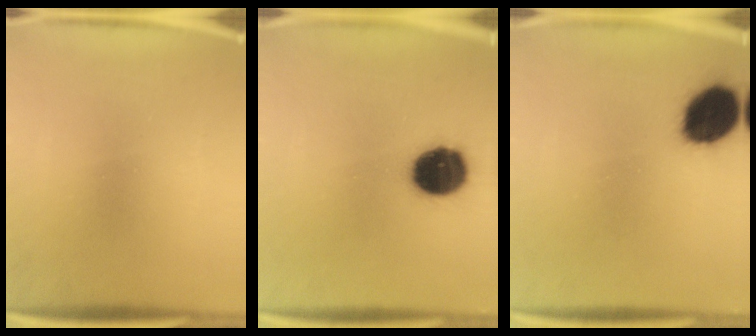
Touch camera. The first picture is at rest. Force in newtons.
{"total": 14.8}
{"total": 14.5}